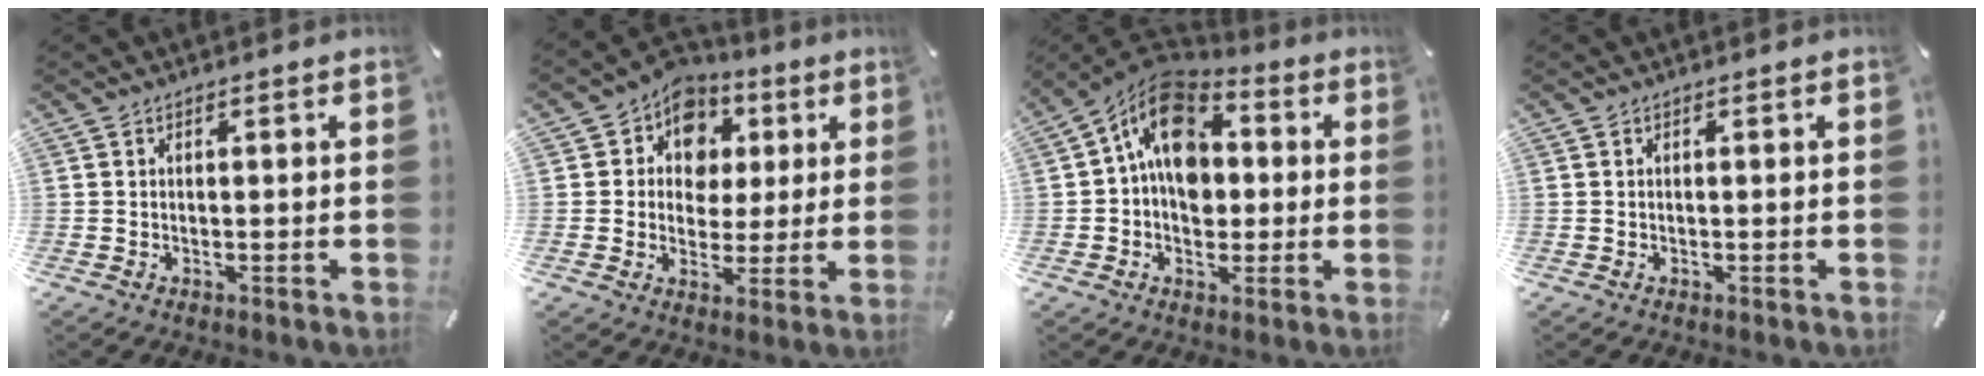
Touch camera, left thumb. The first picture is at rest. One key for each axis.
{"total": 9.6, "fx": 3.1, "fy": 8.6, "fz": 2.7, "tx": -0.050, "ty": -0.023, "tz": 0.060}
{"total": 14.5, "fx": 2.1, "fy": 10.9, "fz": 9.3, "tx": -0.167, "ty": -0.003, "tz": 0.037}
{"total": 0.0}